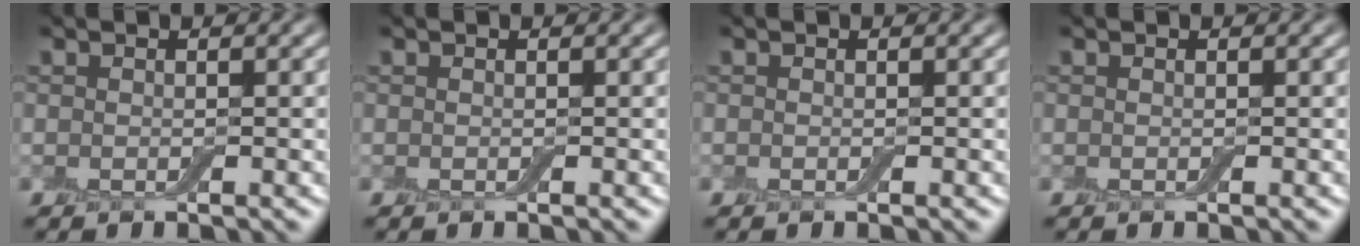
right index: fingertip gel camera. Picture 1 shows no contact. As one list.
[{"total": 0.0}, {"total": 0.0}, {"total": 0.0}]